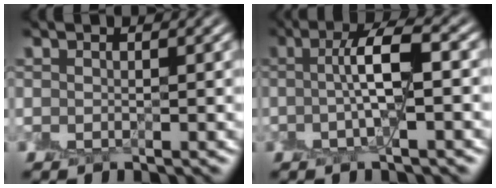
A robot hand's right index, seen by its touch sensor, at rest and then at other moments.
{"total": 4.4, "force": [0.0, 0.6, 4.3], "torque": [-0.082, 0.016, -0.008]}